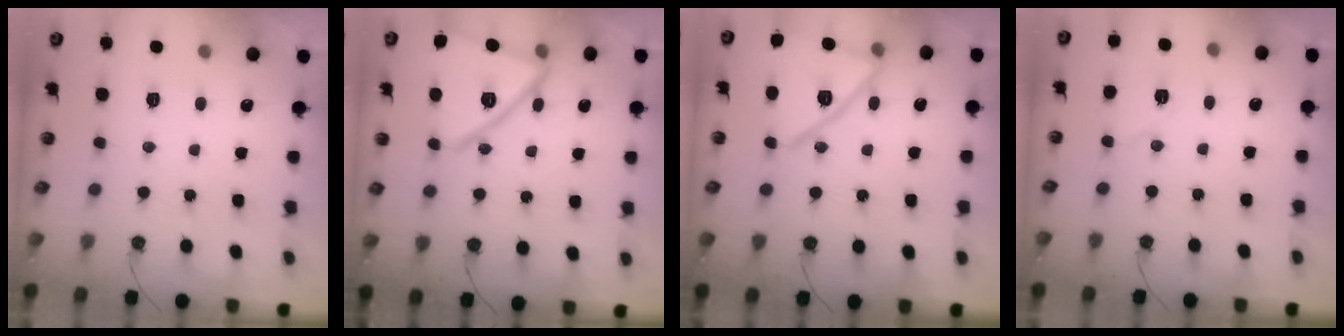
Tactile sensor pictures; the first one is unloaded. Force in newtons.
{"total": 19.0, "press": 18.9, "slide": 1.2}
{"total": 14.9, "press": 14.7, "slide": 2.5}
{"total": 5.6, "press": 5.6, "slide": 0.9}